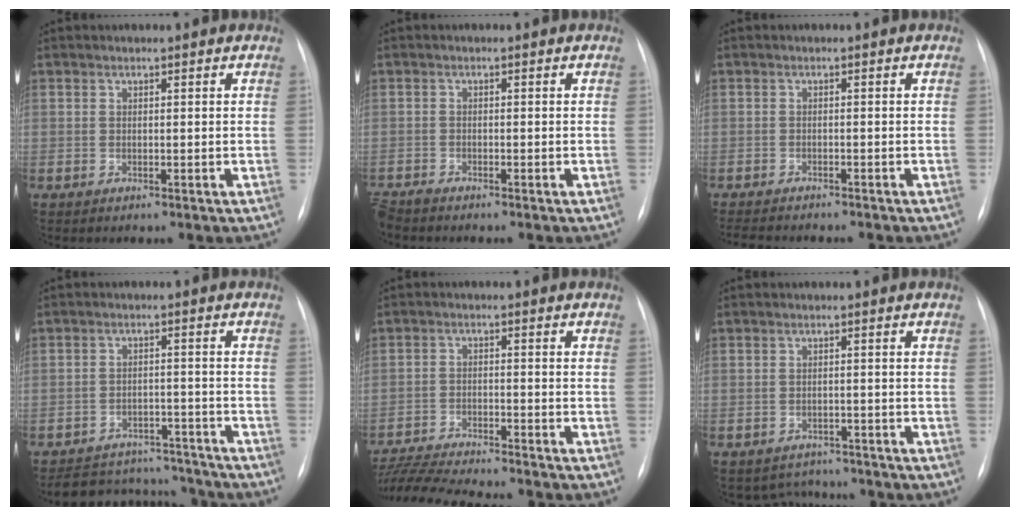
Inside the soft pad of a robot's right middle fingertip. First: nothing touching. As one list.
[{"total": 2.2, "force": [-2.2, 0.3, 0.5], "torque": [-0.008, -0.009, -0.040]}, {"total": 8.7, "force": [-7.7, 1.8, 3.6], "torque": [-0.051, -0.006, -0.105]}, {"total": 12.9, "force": [-12.1, 4.1, 1.9], "torque": [-0.026, 0.020, -0.162]}, {"total": 14.4, "force": [-13.2, 0.9, 5.7], "torque": [-0.104, -0.013, -0.209]}, {"total": 4.7, "force": [-4.3, 1.9, -0.4], "torque": [0.005, 0.014, -0.056]}]